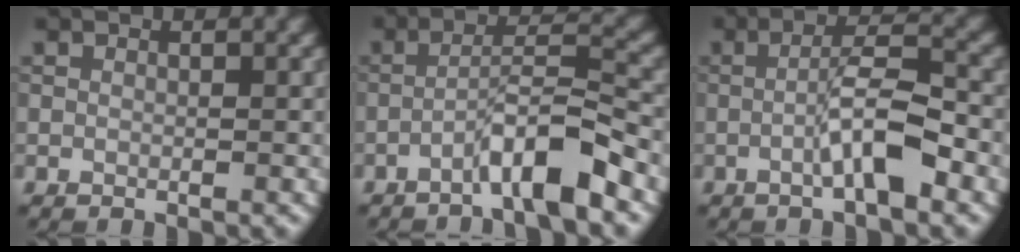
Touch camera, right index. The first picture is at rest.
{"total": 5.1, "force": [-3.0, 0.5, 4.1], "torque": [-0.065, 0.020, -0.062]}
{"total": 4.9, "force": [-1.6, 0.8, 4.6], "torque": [-0.075, 0.013, -0.034]}